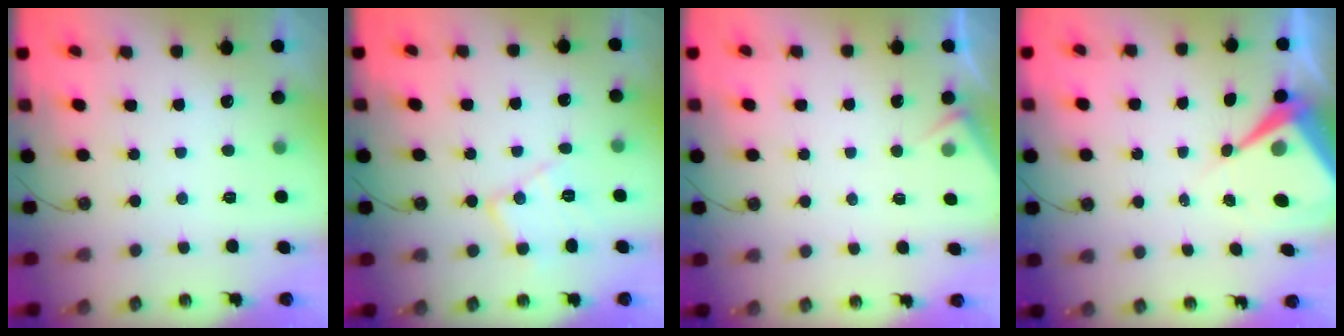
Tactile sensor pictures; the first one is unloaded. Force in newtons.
{"total": 10.3, "press": 10.3, "slide": 0.5}
{"total": 3.5, "press": 3.5, "slide": 0.6}
{"total": 8.5, "press": 8.5, "slide": 0.8}